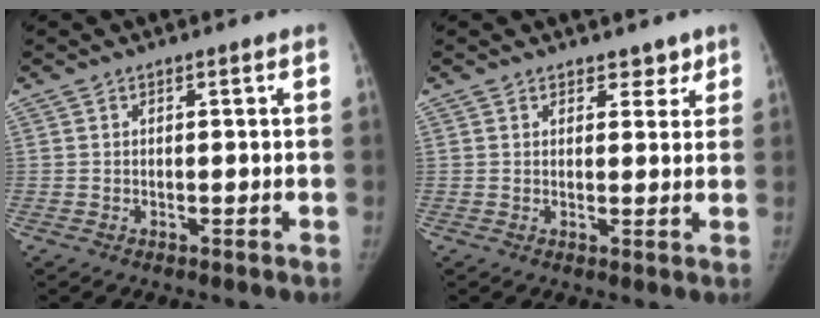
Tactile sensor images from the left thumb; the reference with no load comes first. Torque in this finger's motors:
{"motor_torque": [-0.13, 0.10, -0.35, 0.19, -0.06]}